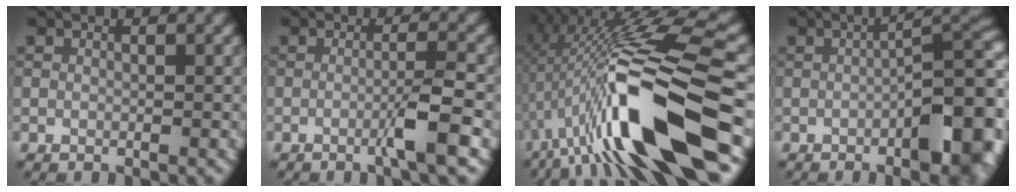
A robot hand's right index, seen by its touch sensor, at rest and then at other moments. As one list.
[{"total": 3.2, "force": [-1.2, 0.1, 3.0], "torque": [-0.046, 0.008, -0.029]}, {"total": 14.2, "force": [-3.3, 3.0, 13.5], "torque": [-0.242, 0.008, -0.051]}, {"total": 11.2, "force": [-2.6, 3.8, 10.2], "torque": [-0.097, 0.000, -0.036]}]